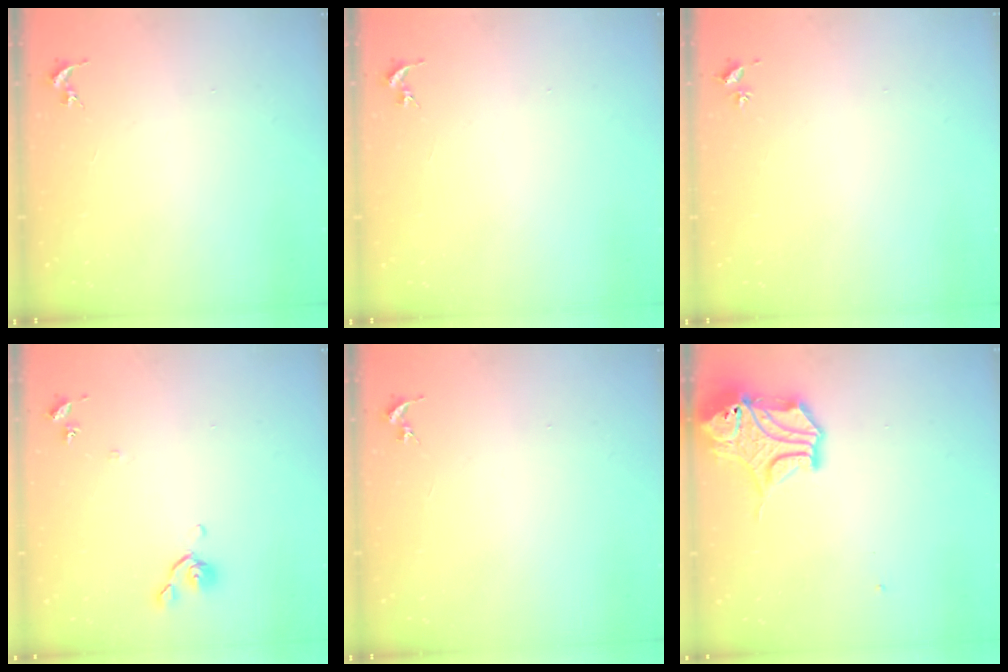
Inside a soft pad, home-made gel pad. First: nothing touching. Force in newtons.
{"total": 0.0}
{"total": 2.0, "press": 2.0, "slide": 0.3}
{"total": 6.7, "press": 6.6, "slide": 1.0}
{"total": 0.0}
{"total": 14.5, "press": 14.4, "slide": 2.2}